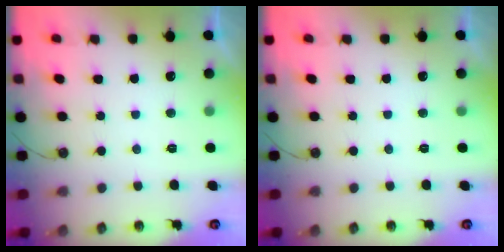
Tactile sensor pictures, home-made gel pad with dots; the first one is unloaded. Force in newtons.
{"total": 0.0}